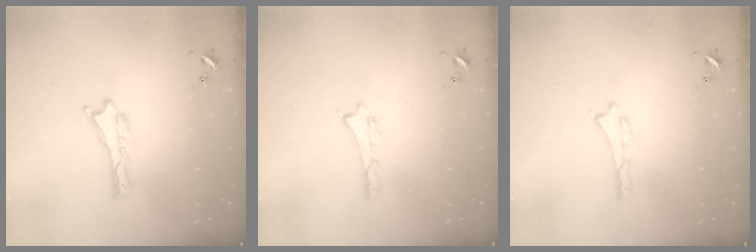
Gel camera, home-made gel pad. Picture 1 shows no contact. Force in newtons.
{"total": 0.0}
{"total": 0.0}